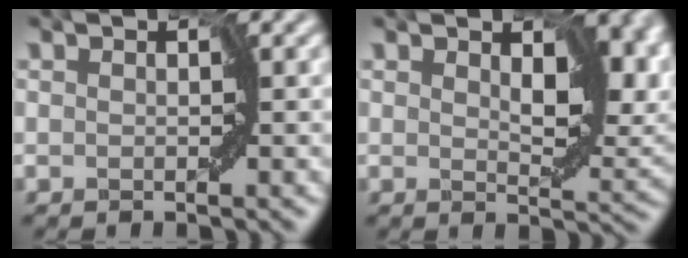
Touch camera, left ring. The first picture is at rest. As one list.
[{"total": 8.7, "force": [2.0, 4.4, 7.2], "torque": [-0.117, -0.005, 0.031]}]